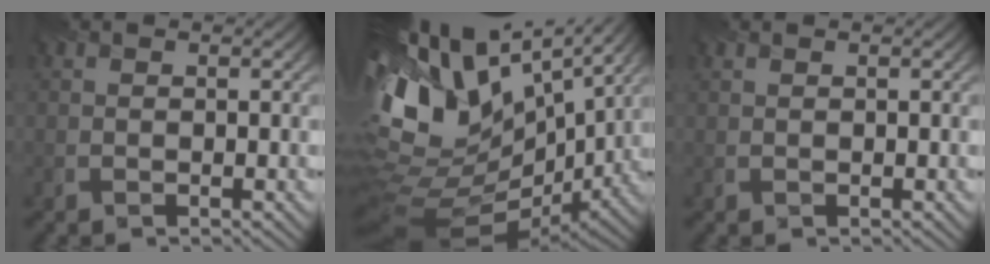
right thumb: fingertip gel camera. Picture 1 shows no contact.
{"total": 16.9, "force": [6.1, 8.8, 13.0], "torque": [-0.267, 0.009, 0.133]}
{"total": 0.0}